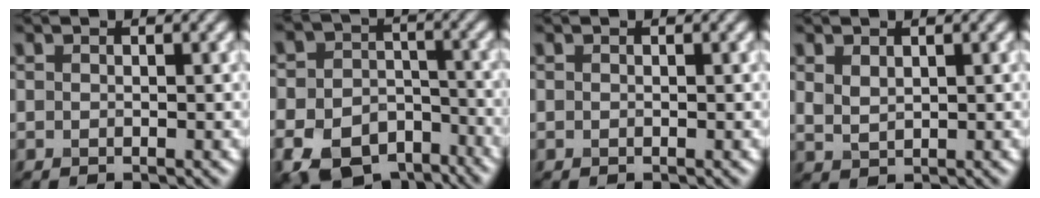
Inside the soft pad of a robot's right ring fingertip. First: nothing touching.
{"total": 9.3, "force": [-5.2, 6.3, 4.4], "torque": [-0.077, -0.017, -0.090]}
{"total": 0.0}
{"total": 1.6, "force": [0.9, 0.9, 0.9], "torque": [-0.023, -0.003, 0.024]}